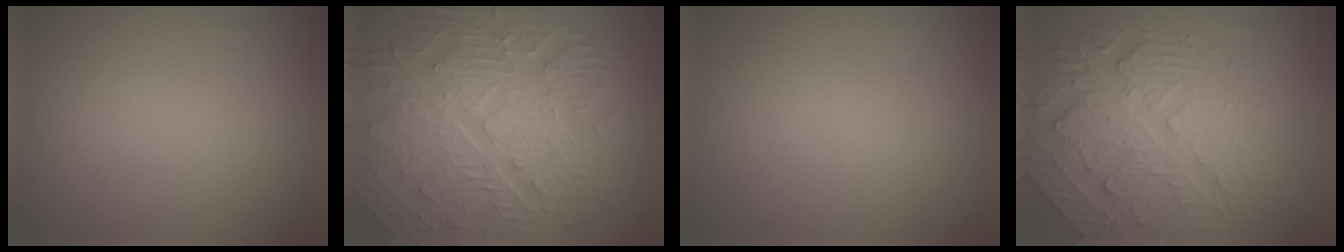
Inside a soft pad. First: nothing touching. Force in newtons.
{"total": 10.6, "press": 7.0, "slide": 8.0}
{"total": 0.0}
{"total": 4.5, "press": 4.1, "slide": 1.8}